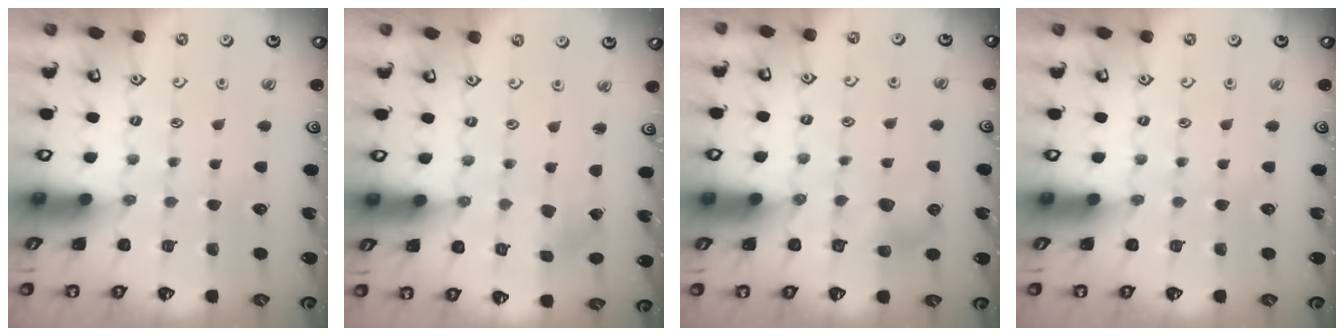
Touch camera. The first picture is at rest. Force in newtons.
{"total": 0.9, "press": 0.9, "slide": 0.1}
{"total": 6.6, "press": 6.5, "slide": 0.8}
{"total": 0.0}